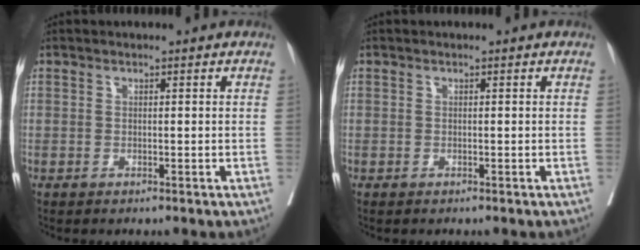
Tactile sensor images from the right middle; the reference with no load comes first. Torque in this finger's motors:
{"motor_torque": [0.32, -0.34, 0.01, 0.02]}